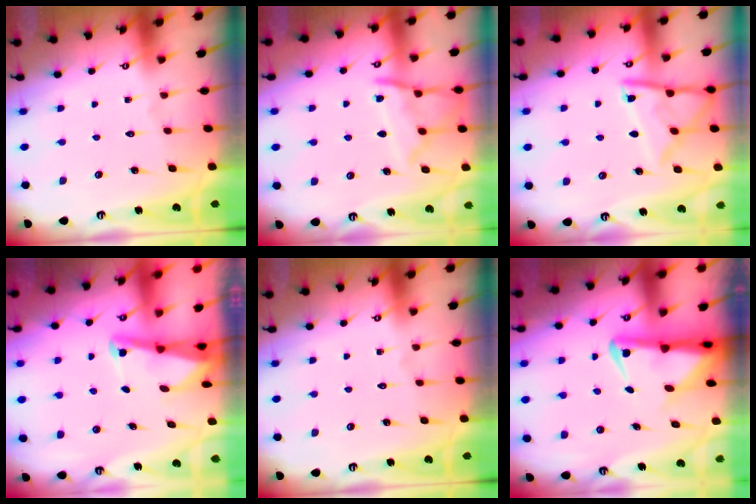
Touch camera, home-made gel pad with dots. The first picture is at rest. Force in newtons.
{"total": 12.2, "press": 12.1, "slide": 1.1}
{"total": 12.9, "press": 12.8, "slide": 1.4}
{"total": 2.5, "press": 2.5, "slide": 0.6}
{"total": 0.0}
{"total": 5.4, "press": 5.3, "slide": 0.8}